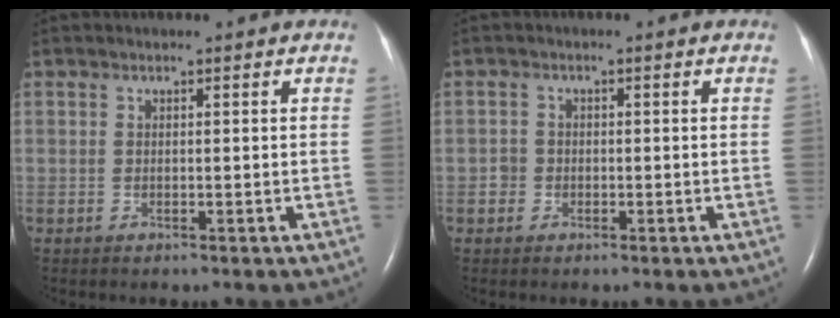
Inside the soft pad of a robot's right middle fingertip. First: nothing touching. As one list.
[{"total": 1.4, "force": [-0.5, 1.3, 0.2], "torque": [0.001, 0.005, -0.011]}]